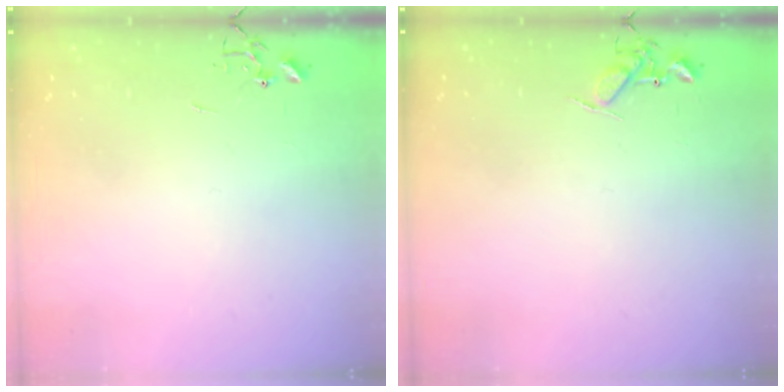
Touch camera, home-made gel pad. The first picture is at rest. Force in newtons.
{"total": 7.2, "press": 7.2, "slide": 0.9}